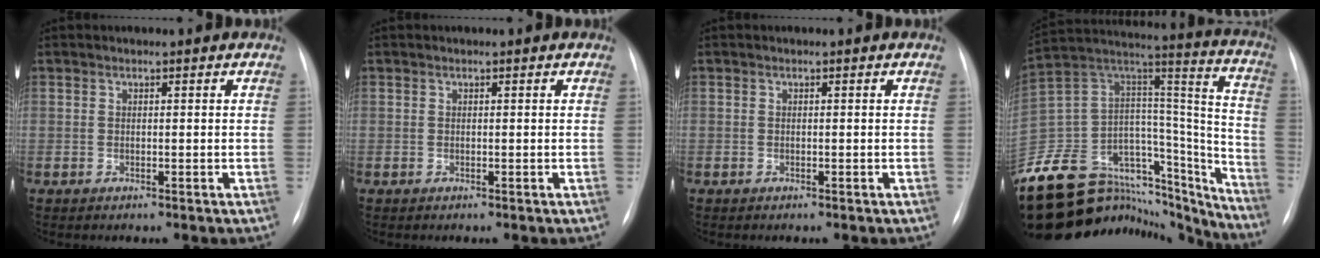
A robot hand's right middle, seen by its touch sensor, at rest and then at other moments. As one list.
[{"total": 0.0}, {"total": 0.0}, {"total": 37.3, "force": [-32.0, 12.8, 14.2], "torque": [-0.214, 0.026, -0.459]}]